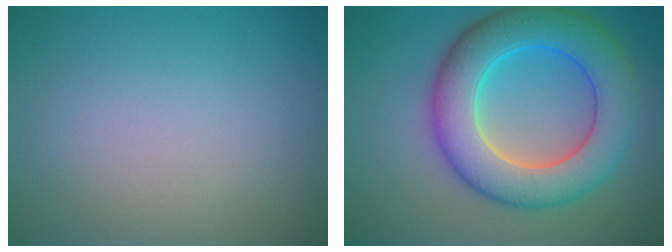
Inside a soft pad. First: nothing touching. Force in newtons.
{"total": 9.6, "press": 9.6, "slide": 0.3}